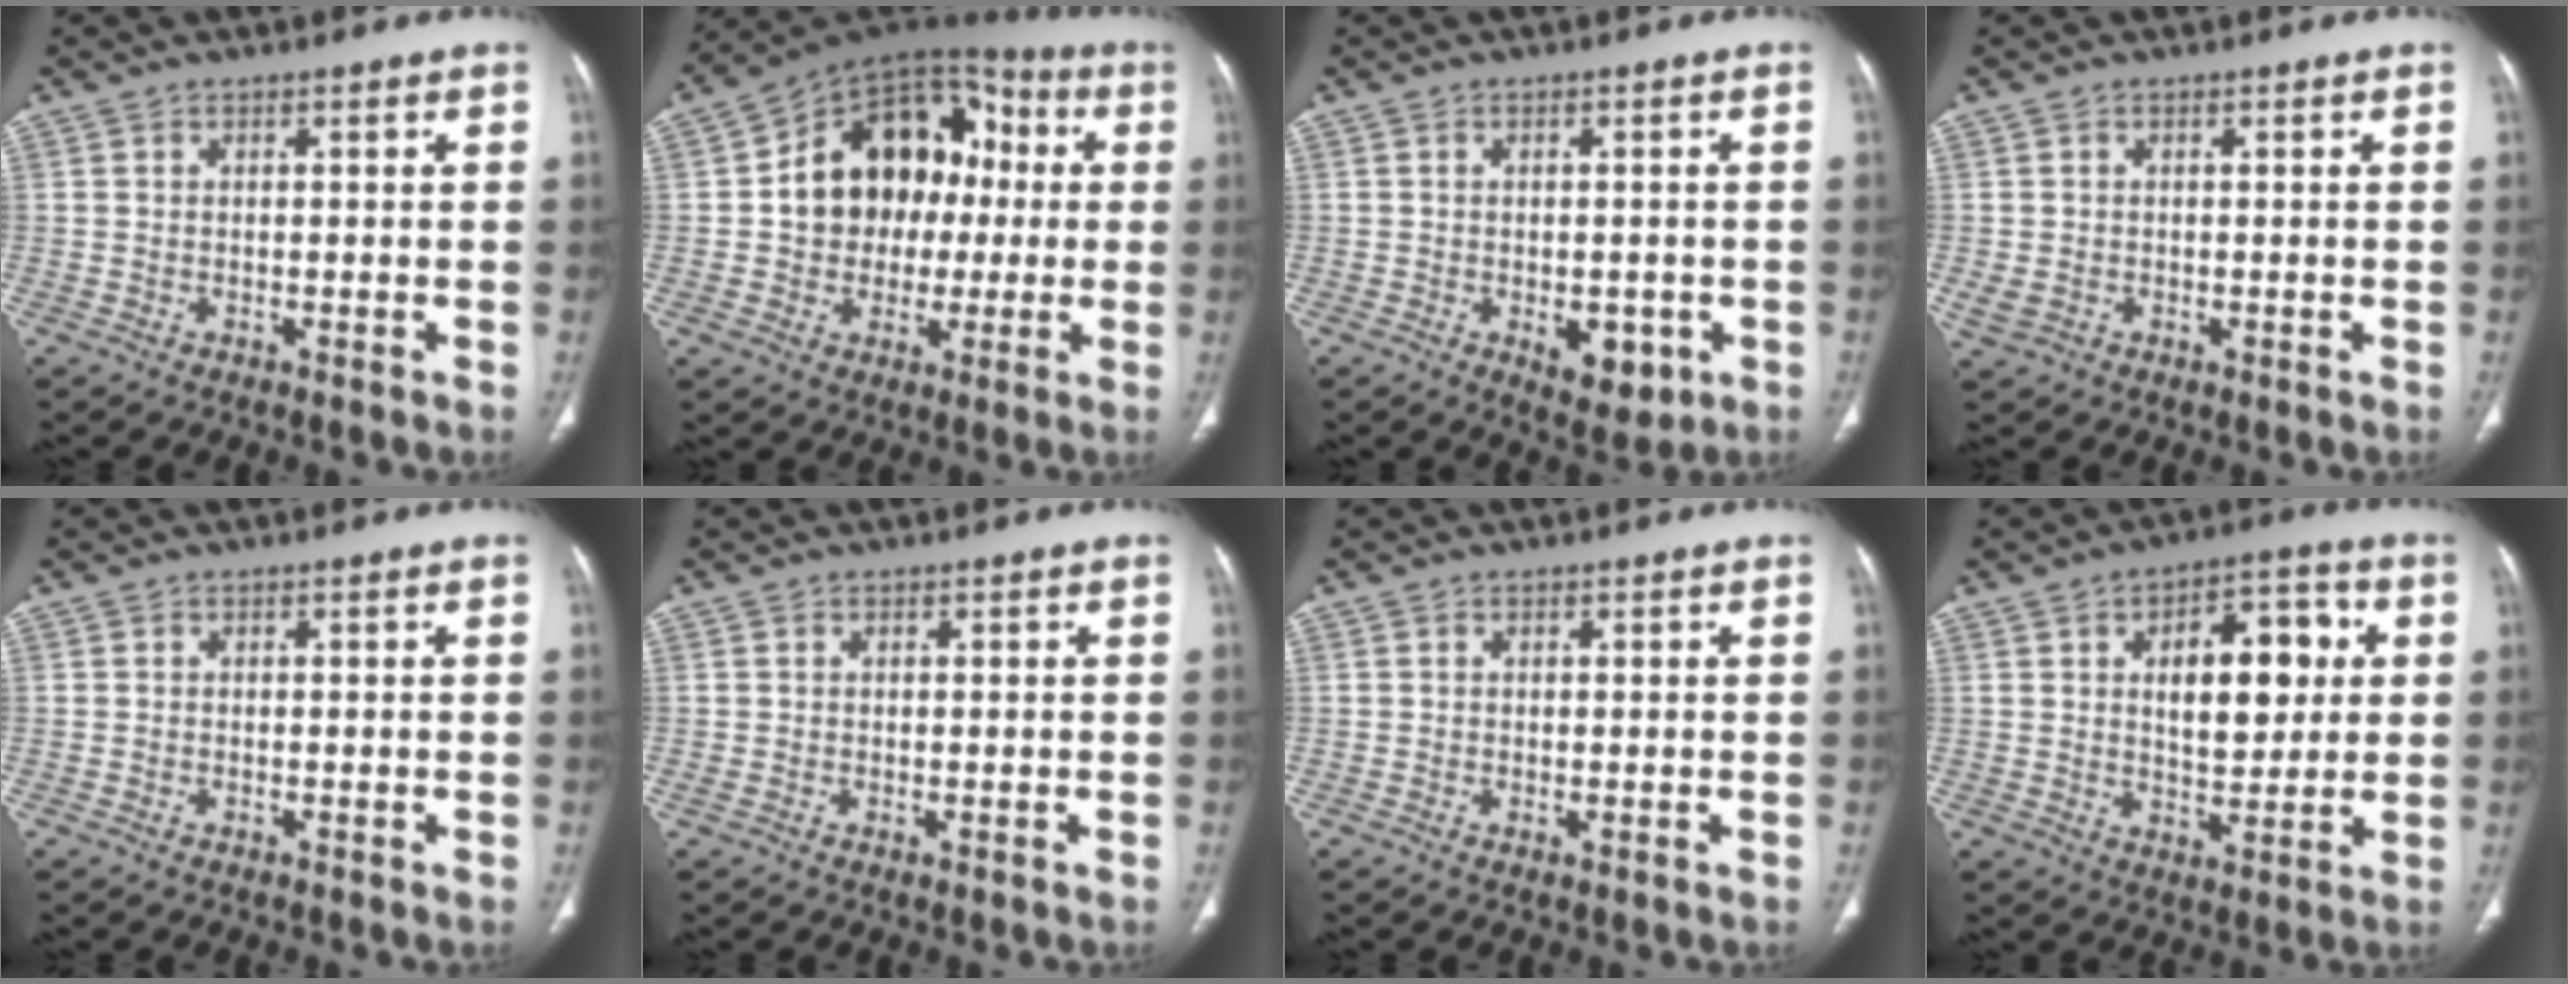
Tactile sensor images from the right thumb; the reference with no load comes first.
{"total": 18.6, "force": [0.8, 14.3, 11.8], "torque": [-0.128, 0.039, 0.010]}
{"total": 6.6, "force": [-2.0, 3.7, 5.0], "torque": [-0.048, 0.000, -0.014]}
{"total": 2.1, "force": [-0.2, 1.7, 1.3], "torque": [-0.033, 0.002, 0.002]}
{"total": 0.0}
{"total": 0.8, "force": [-0.1, 0.4, 0.7], "torque": [-0.016, -0.003, -0.002]}
{"total": 0.5, "force": [-0.1, 0.3, 0.5], "torque": [-0.013, -0.004, -0.002]}
{"total": 13.3, "force": [3.0, 7.0, 11.0], "torque": [-0.124, 0.005, 0.045]}